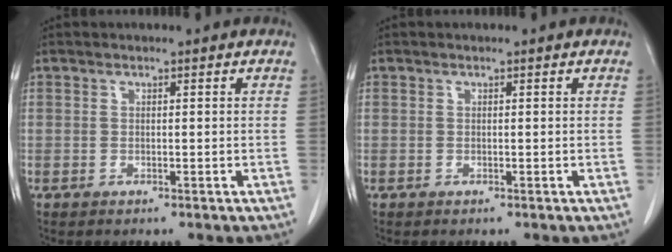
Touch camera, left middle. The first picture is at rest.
{"total": 0.0}